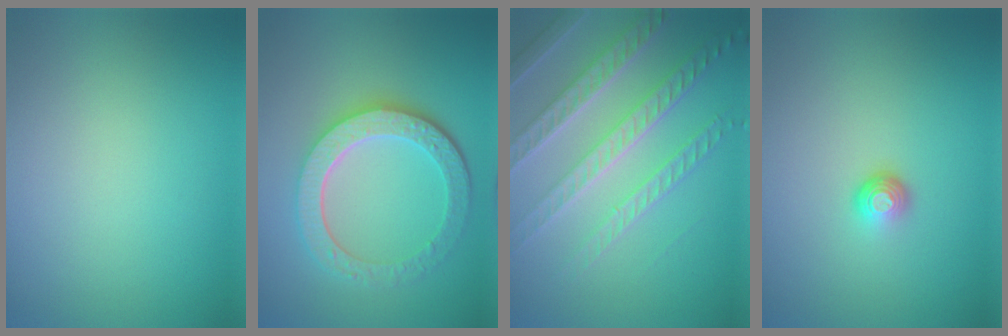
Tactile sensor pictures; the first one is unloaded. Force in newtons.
{"total": 6.0, "press": 4.5, "slide": 4.0}
{"total": 6.0, "press": 5.0, "slide": 3.3}
{"total": 1.6, "press": 1.0, "slide": 1.2}